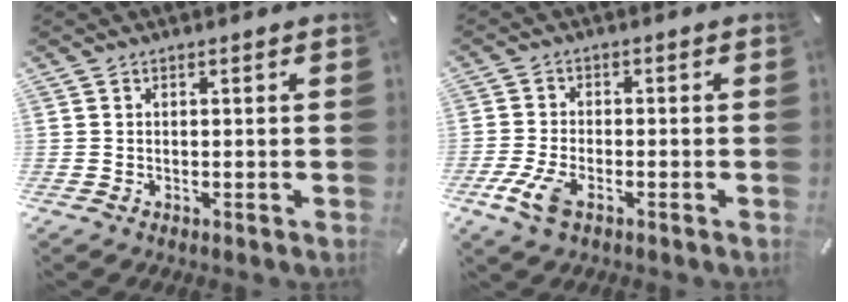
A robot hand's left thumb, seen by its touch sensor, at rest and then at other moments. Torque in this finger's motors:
{"motor_torque": [0.13, 0.14, 0.25, 0.23, 0.06]}